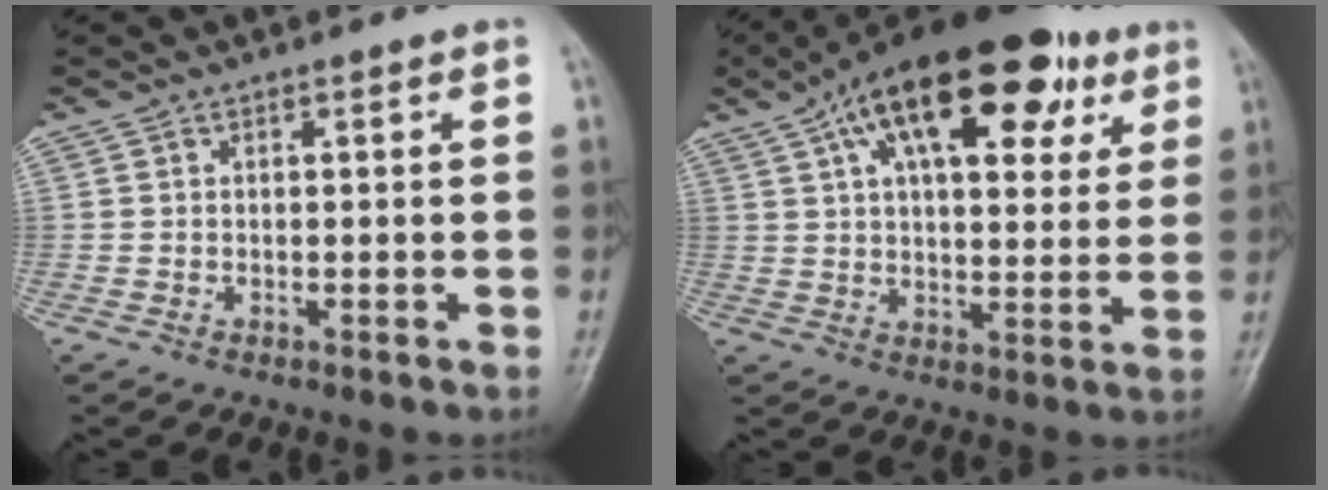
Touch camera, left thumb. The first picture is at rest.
{"total": 23.3, "force": [11.2, 10.8, 17.2], "torque": [-0.245, 0.005, 0.172]}